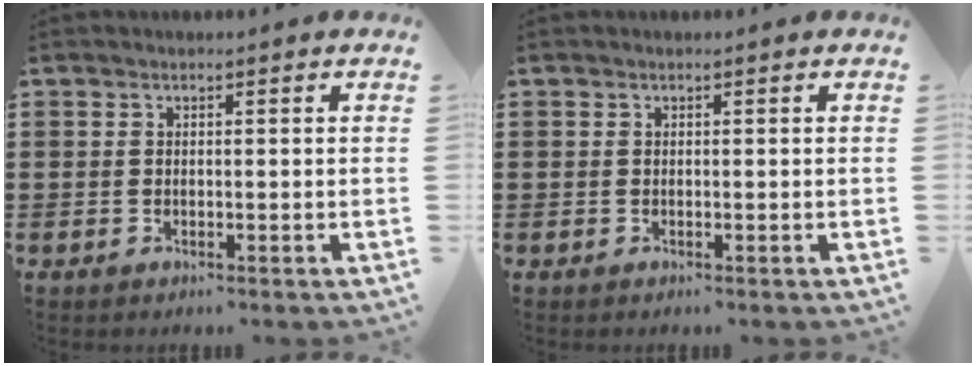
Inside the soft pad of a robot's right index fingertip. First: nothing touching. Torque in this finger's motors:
{"motor_torque": [2.14, 0.00, -0.10, -0.07]}